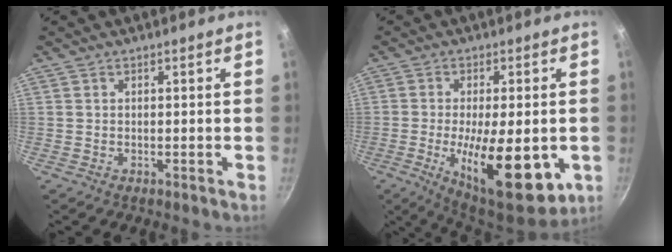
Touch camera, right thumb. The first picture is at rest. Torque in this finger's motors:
{"motor_torque": [-0.18, 1.25, 1.94, -0.37, 0.39]}